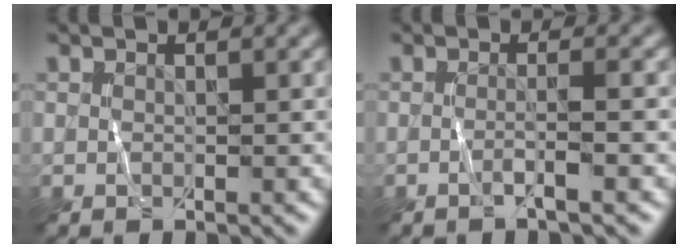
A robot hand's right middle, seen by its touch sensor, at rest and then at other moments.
{"total": 1.5, "force": [-0.6, 0.1, 1.4], "torque": [-0.019, 0.006, -0.018]}